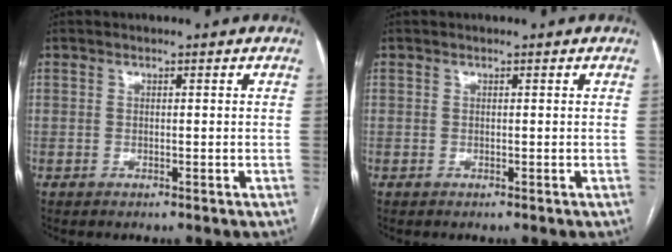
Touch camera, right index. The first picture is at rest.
{"total": 0.0}